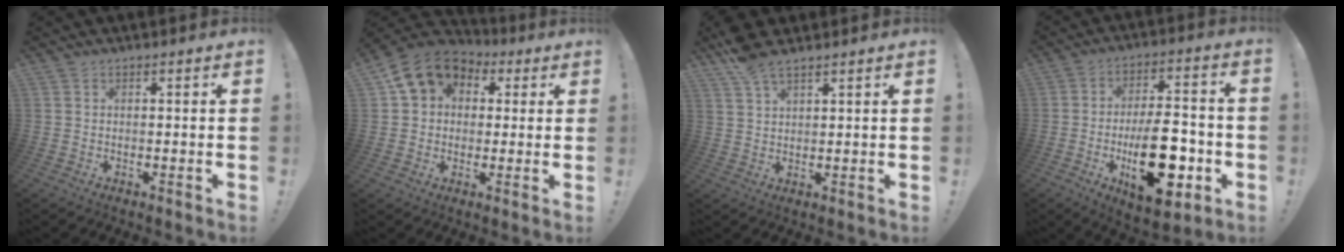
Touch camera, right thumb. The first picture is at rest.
{"total": 12.5, "force": [5.2, 9.9, 5.5], "torque": [-0.088, -0.014, 0.104]}
{"total": 6.8, "force": [5.0, 2.3, 4.1], "torque": [-0.077, -0.023, 0.096]}
{"total": 21.8, "force": [-6.0, 10.2, 18.3], "torque": [-0.299, 0.025, -0.084]}